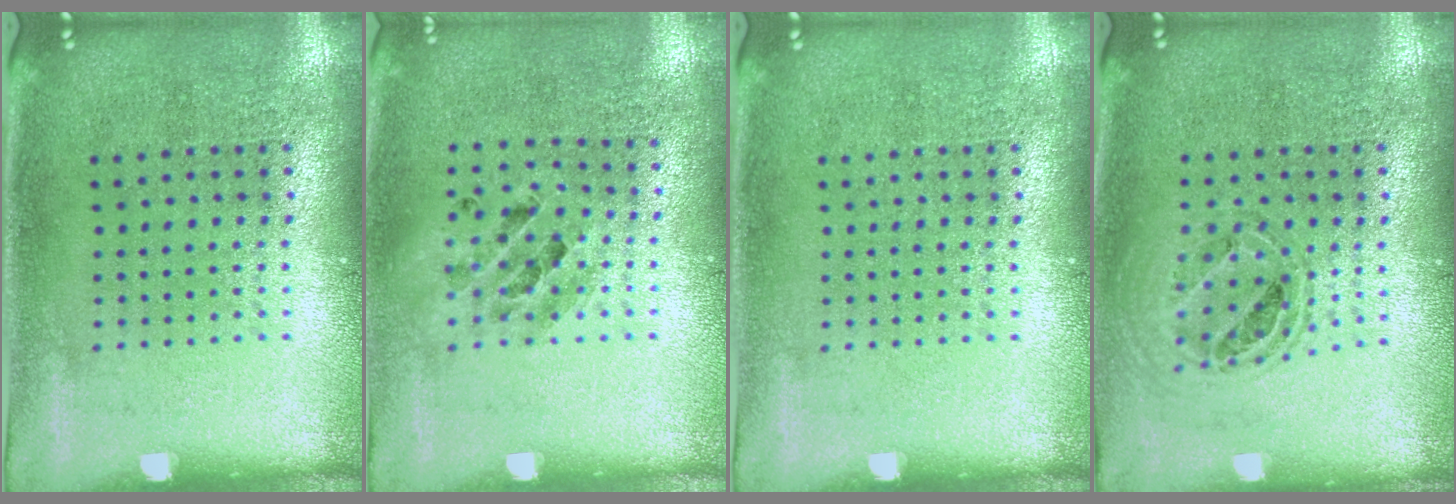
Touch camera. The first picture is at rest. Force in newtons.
{"total": 0.9, "press": 0.9, "slide": 0.2}
{"total": 0.0}
{"total": 0.8, "press": 0.8, "slide": 0.1}